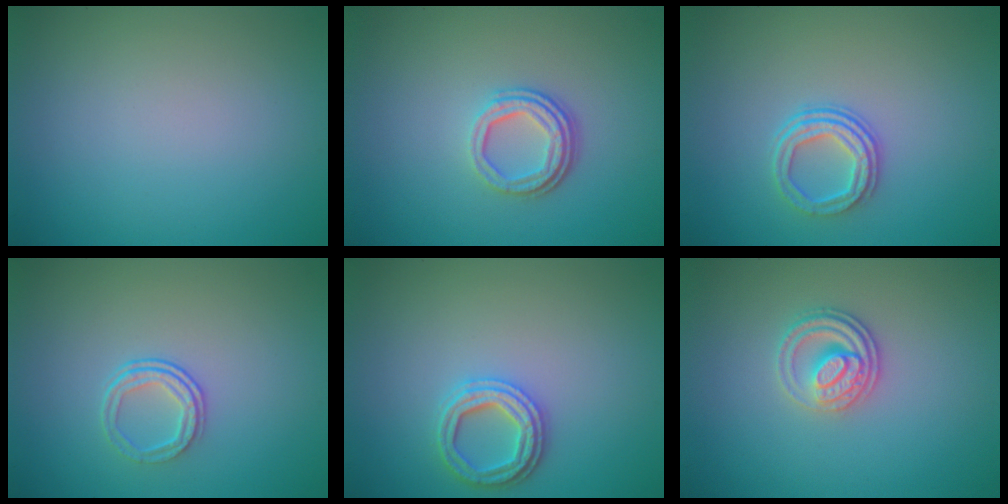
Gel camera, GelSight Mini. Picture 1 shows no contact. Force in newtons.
{"total": 3.3, "press": 2.5, "slide": 2.2}
{"total": 3.0, "press": 2.4, "slide": 1.7}
{"total": 2.1, "press": 1.4, "slide": 1.5}
{"total": 2.8, "press": 2.7, "slide": 0.7}
{"total": 2.8, "press": 2.6, "slide": 1.0}